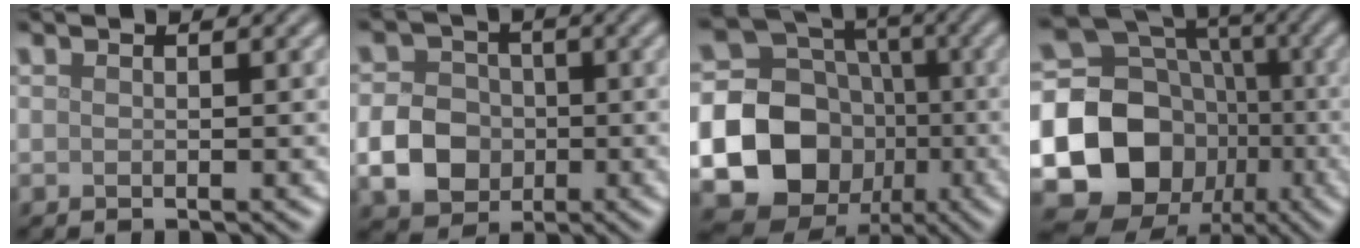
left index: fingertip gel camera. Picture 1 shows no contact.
{"total": 5.1, "force": [-1.1, 4.3, 2.5], "torque": [-0.047, 0.003, -0.029]}
{"total": 23.4, "force": [-5.3, 21.7, 7.2], "torque": [-0.185, -0.035, -0.124]}
{"total": 19.0, "force": [-4.6, 16.8, 7.5], "torque": [-0.179, -0.008, -0.105]}